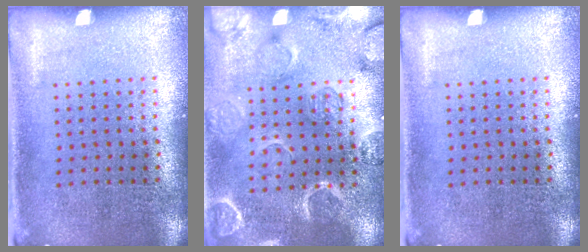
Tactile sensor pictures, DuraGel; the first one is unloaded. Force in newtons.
{"total": 2.5, "press": 2.5, "slide": 0.1}
{"total": 0.0}